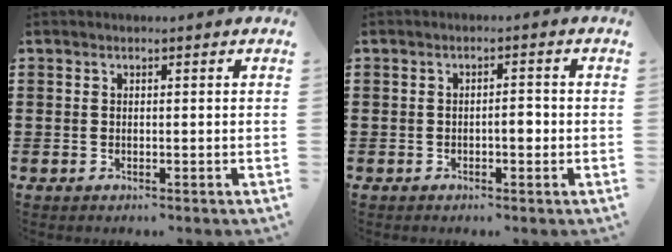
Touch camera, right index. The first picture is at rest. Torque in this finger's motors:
{"motor_torque": [0.39, -0.19, 0.20, 0.04]}